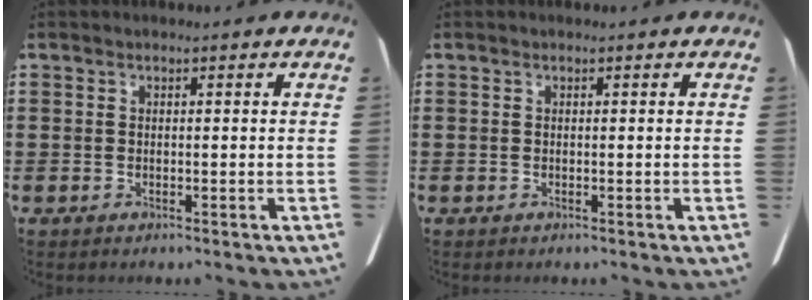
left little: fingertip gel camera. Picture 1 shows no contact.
{"total": 0.0}